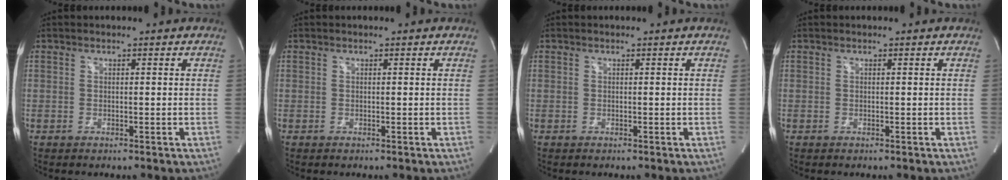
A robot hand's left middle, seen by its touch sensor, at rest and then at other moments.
{"total": 0.0}
{"total": 0.0}
{"total": 0.0}